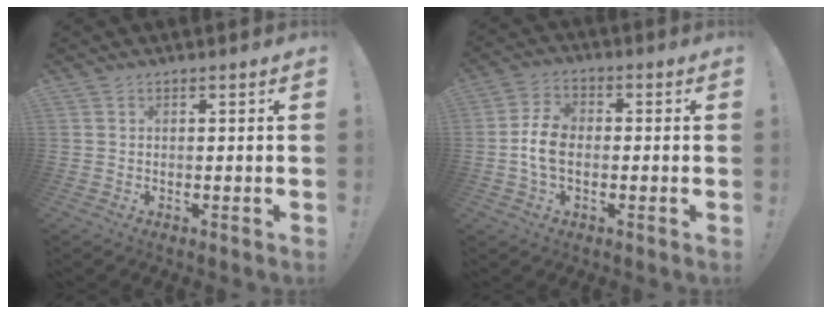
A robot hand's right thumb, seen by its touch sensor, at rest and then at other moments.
{"total": 8.6, "force": [-1.4, 5.5, 6.5], "torque": [-0.131, 0.004, -0.024]}